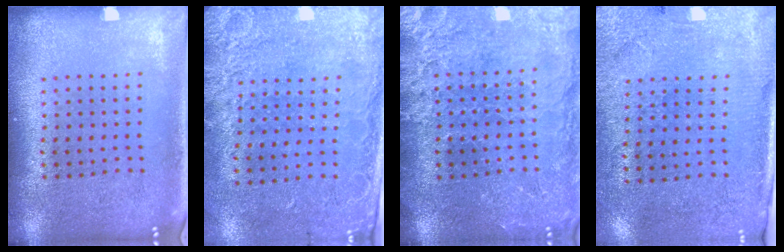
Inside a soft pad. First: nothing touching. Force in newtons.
{"total": 2.6, "press": 2.0, "slide": 1.7}
{"total": 3.4, "press": 3.2, "slide": 1.1}
{"total": 2.7, "press": 2.4, "slide": 1.3}